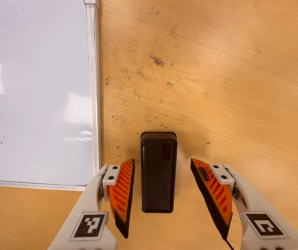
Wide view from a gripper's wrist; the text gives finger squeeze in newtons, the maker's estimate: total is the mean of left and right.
{"total": 0.0}